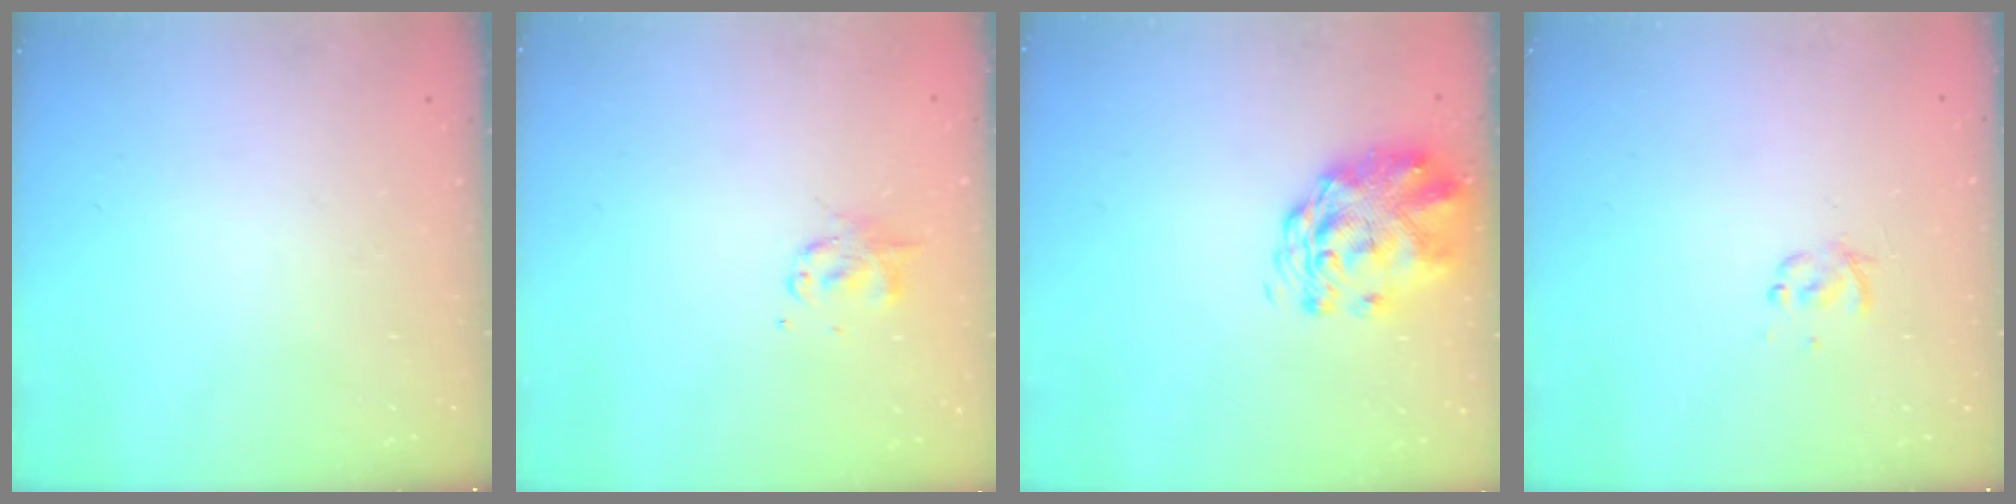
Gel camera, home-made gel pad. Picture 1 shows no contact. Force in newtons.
{"total": 2.5, "press": 2.5, "slide": 0.6}
{"total": 3.0, "press": 2.8, "slide": 1.1}
{"total": 0.9, "press": 0.9, "slide": 0.2}